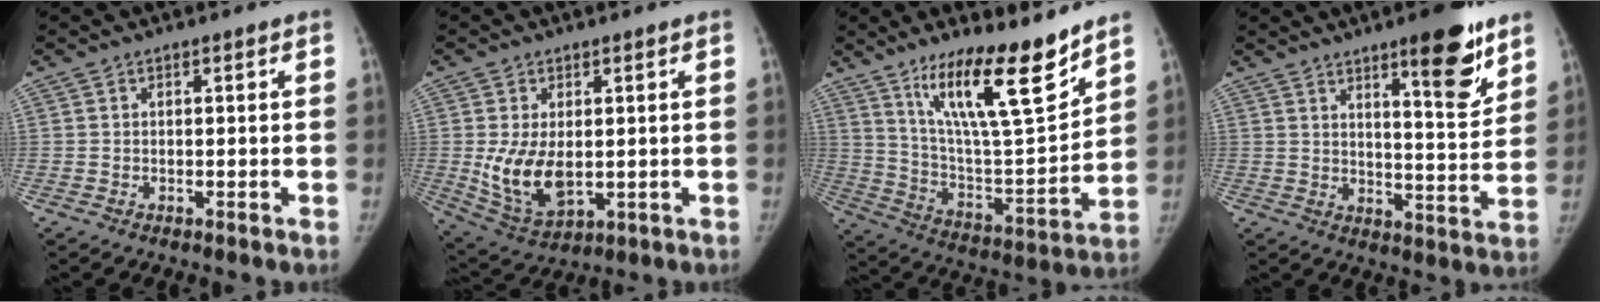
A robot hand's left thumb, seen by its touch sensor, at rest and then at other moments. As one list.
[{"total": 10.2, "force": [-0.1, 5.8, 8.4], "torque": [-0.149, -0.019, 0.017]}, {"total": 20.0, "force": [13.5, 4.1, 14.2], "torque": [-0.207, -0.084, 0.237]}, {"total": 12.6, "force": [8.0, 3.0, 9.3], "torque": [-0.105, -0.056, 0.116]}]